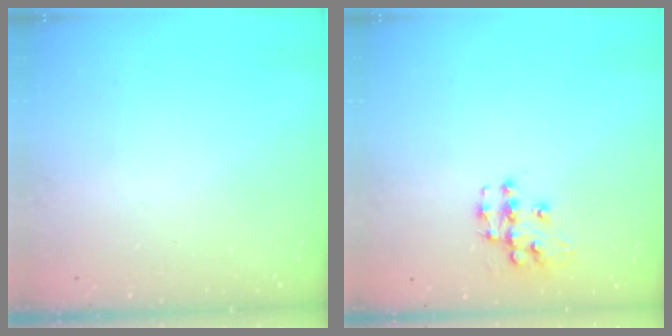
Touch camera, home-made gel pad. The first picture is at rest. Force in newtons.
{"total": 9.7, "press": 9.7, "slide": 0.7}